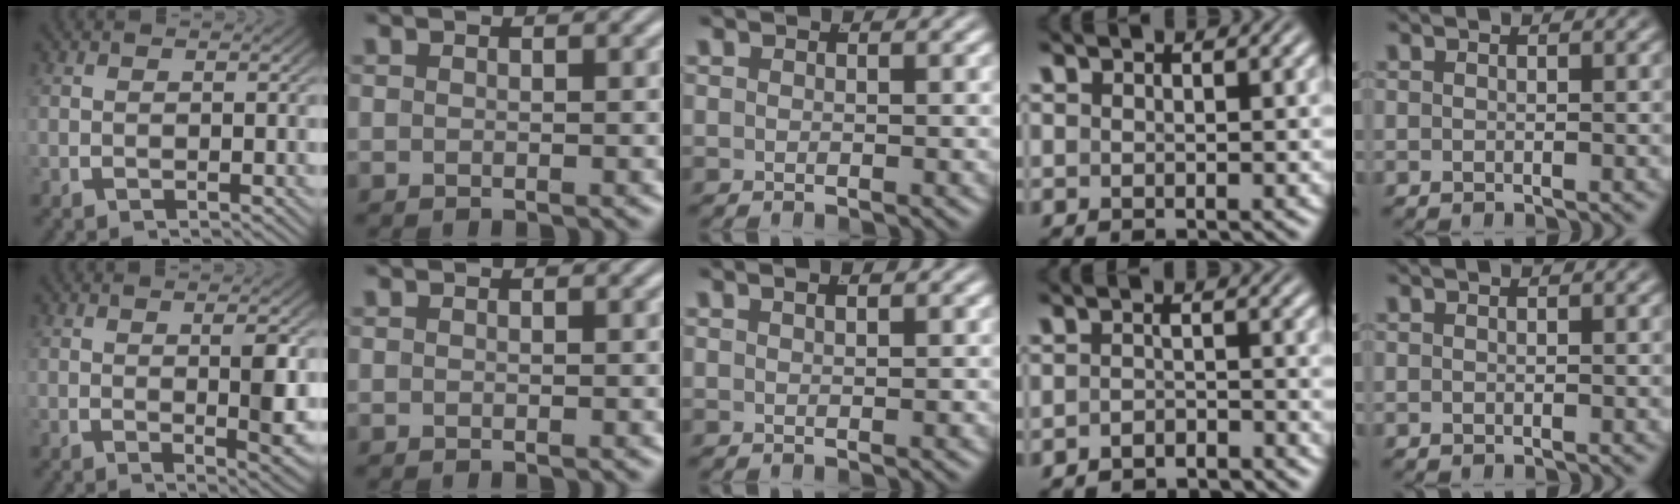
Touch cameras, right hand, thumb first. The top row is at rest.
{"thumb": {"total": 4.5, "force": [0.1, 1.3, 4.4], "torque": [-0.063, -0.012, 0.007]}, "middle": {"total": 0.9, "force": [0.4, -0.2, 0.8], "torque": [-0.005, 0.002, 0.009]}, "ring": {"total": 3.4, "force": [-3.4, 0.5, 0.3], "torque": [-0.005, -0.010, -0.056]}}